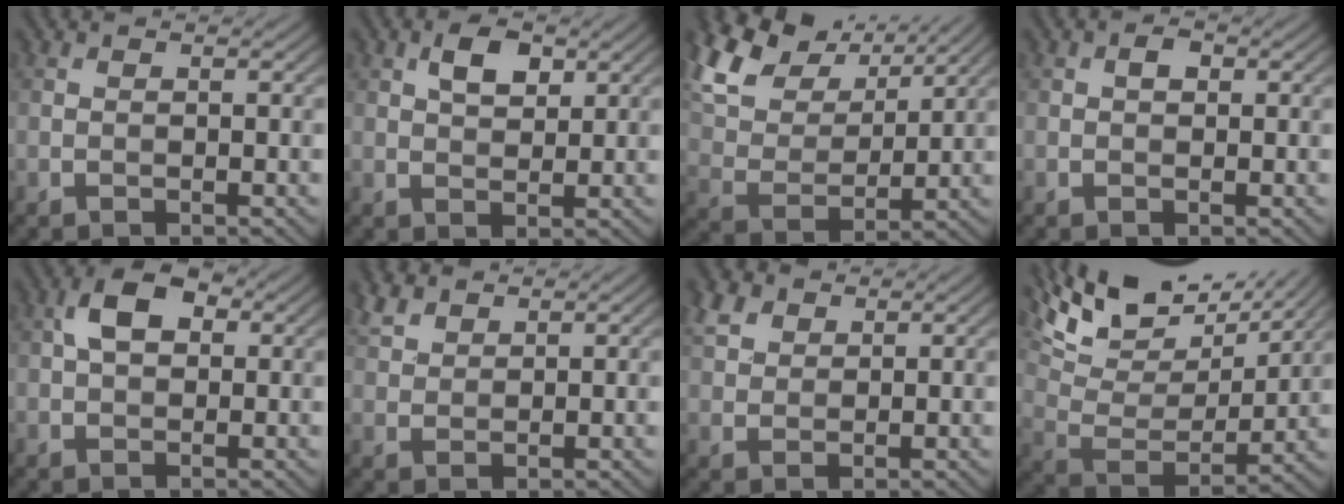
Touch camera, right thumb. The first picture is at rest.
{"total": 3.8, "force": [1.8, 2.1, 2.7], "torque": [-0.052, 0.003, 0.031]}
{"total": 13.5, "force": [9.2, 6.6, 7.5], "torque": [-0.215, 0.035, 0.152]}
{"total": 1.4, "force": [0.3, 1.0, 0.9], "torque": [-0.015, 0.002, 0.001]}
{"total": 4.9, "force": [1.2, 3.1, 3.6], "torque": [-0.069, 0.009, 0.014]}
{"total": 3.4, "force": [2.6, 1.7, 1.5], "torque": [-0.039, 0.008, 0.057]}
{"total": 3.9, "force": [2.3, 2.5, 1.8], "torque": [-0.051, 0.009, 0.050]}
{"total": 15.9, "force": [12.0, 5.8, 8.6], "torque": [-0.209, 0.018, 0.176]}